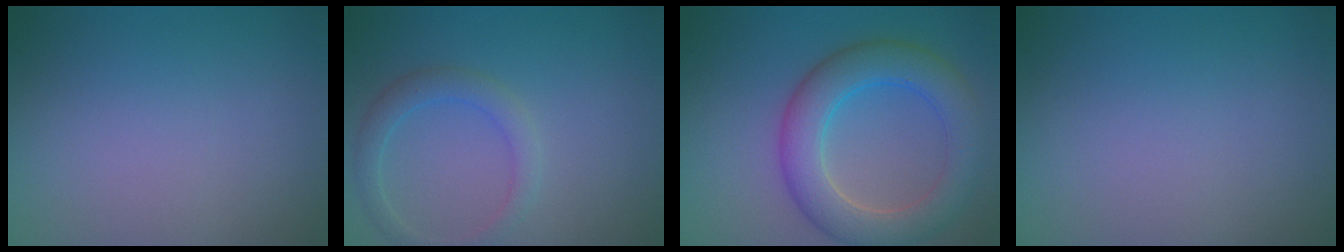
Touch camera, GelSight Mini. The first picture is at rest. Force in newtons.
{"total": 2.2, "press": 2.2, "slide": 0.1}
{"total": 6.3, "press": 6.3, "slide": 0.3}
{"total": 0.0}